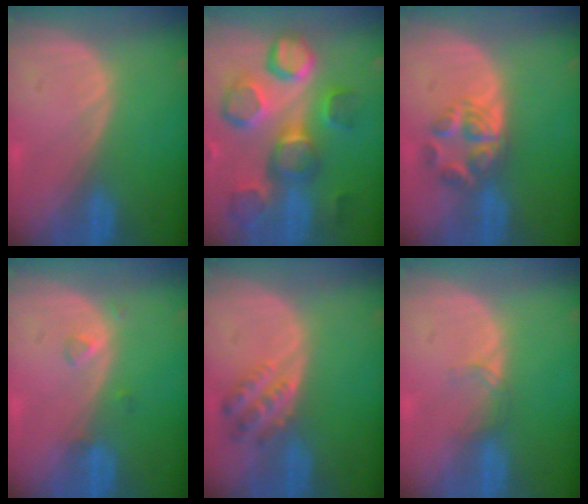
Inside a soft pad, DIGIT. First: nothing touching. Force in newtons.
{"total": 11.9, "press": 10.8, "slide": 5.0}
{"total": 6.0, "press": 5.2, "slide": 3.1}
{"total": 1.5, "press": 1.5, "slide": 0.1}
{"total": 4.4, "press": 4.2, "slide": 1.3}
{"total": 1.5, "press": 1.5, "slide": 0.2}